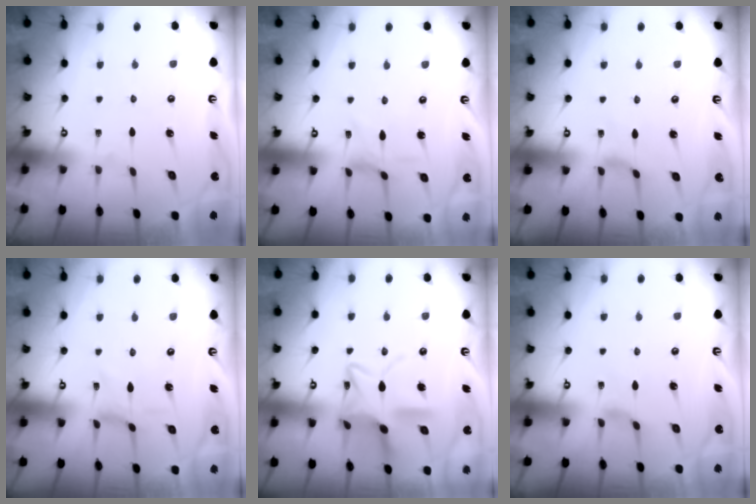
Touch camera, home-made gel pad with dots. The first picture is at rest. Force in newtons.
{"total": 1.5, "press": 1.5, "slide": 0.3}
{"total": 2.0, "press": 1.9, "slide": 0.6}
{"total": 0.0}
{"total": 14.3, "press": 14.2, "slide": 1.1}
{"total": 2.3, "press": 2.2, "slide": 0.5}